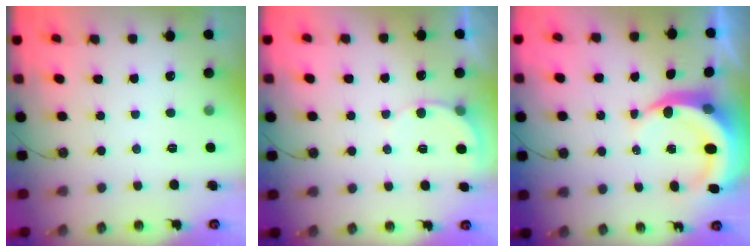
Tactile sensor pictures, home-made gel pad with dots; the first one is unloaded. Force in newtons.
{"total": 3.8, "press": 3.8, "slide": 0.4}
{"total": 9.0, "press": 8.8, "slide": 1.5}